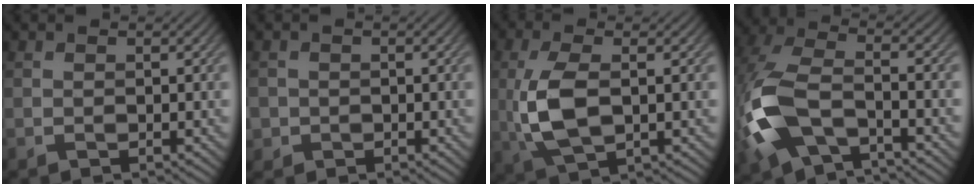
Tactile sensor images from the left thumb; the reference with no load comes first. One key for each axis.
{"total": 2.1, "fx": -0.4, "fy": 2.0, "fz": 0.2, "tx": -0.002, "ty": -0.003, "tz": -0.013}
{"total": 7.6, "fx": 0.1, "fy": 3.5, "fz": 6.7, "tx": -0.167, "ty": 0.004, "tz": 0.002}
{"total": 13.0, "fx": -4.0, "fy": 6.8, "fz": 10.4, "tx": -0.280, "ty": -0.010, "tz": -0.083}